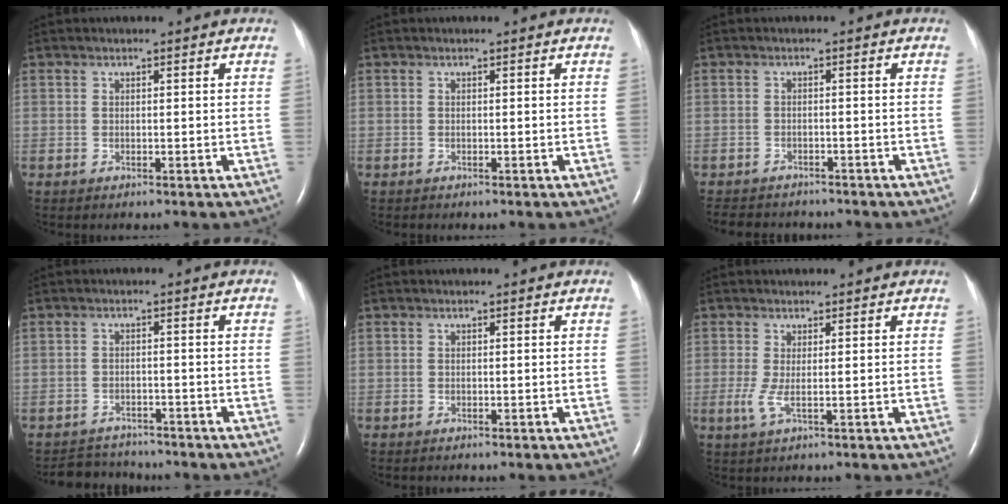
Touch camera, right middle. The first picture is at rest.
{"total": 0.0}
{"total": 7.6, "force": [-6.9, 2.4, 2.1], "torque": [-0.036, -0.003, -0.092]}
{"total": 4.6, "force": [-4.5, 1.1, -0.3], "torque": [-0.002, -0.001, -0.072]}
{"total": 0.0}
{"total": 2.2, "force": [-0.1, 0.1, 2.2], "torque": [-0.059, -0.007, -0.001]}